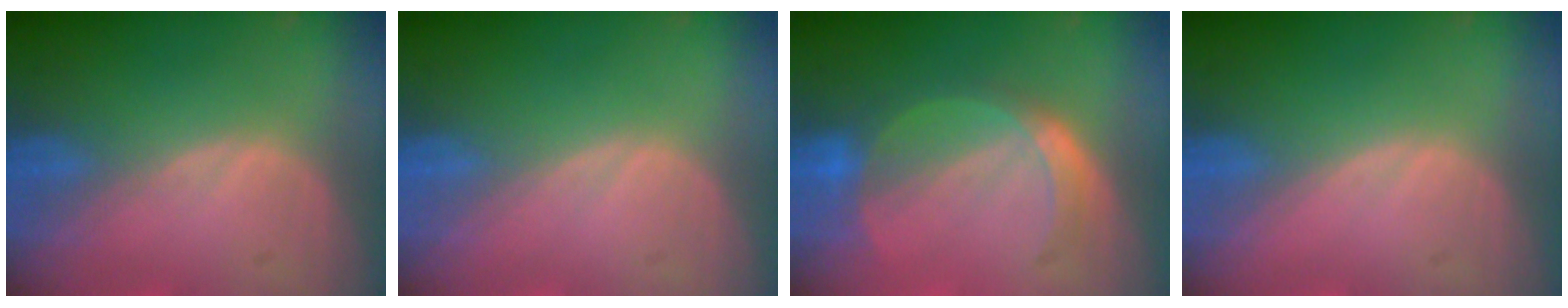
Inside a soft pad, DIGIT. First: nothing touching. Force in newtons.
{"total": 0.0}
{"total": 5.4, "press": 5.2, "slide": 1.3}
{"total": 0.0}